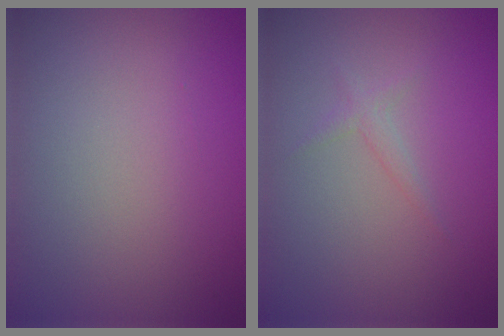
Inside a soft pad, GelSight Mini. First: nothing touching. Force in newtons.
{"total": 0.9, "press": 0.9, "slide": 0.1}